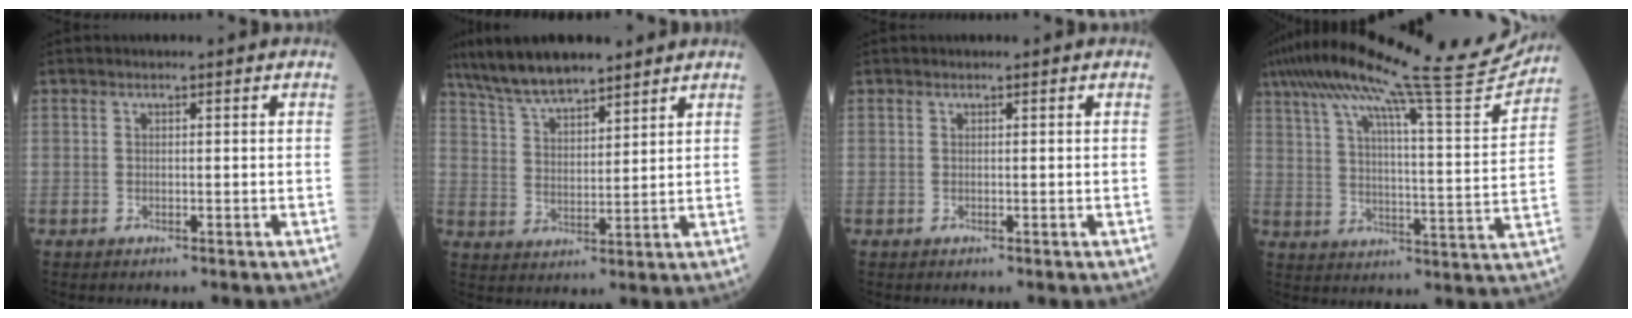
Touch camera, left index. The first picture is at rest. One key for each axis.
{"total": 9.9, "fx": 8.4, "fy": 1.8, "fz": 4.8, "tx": -0.100, "ty": 0.019, "tz": 0.159}
{"total": 0.0}
{"total": 25.7, "fx": 22.5, "fy": 0.4, "fz": 12.4, "tx": -0.214, "ty": -0.026, "tz": 0.311}